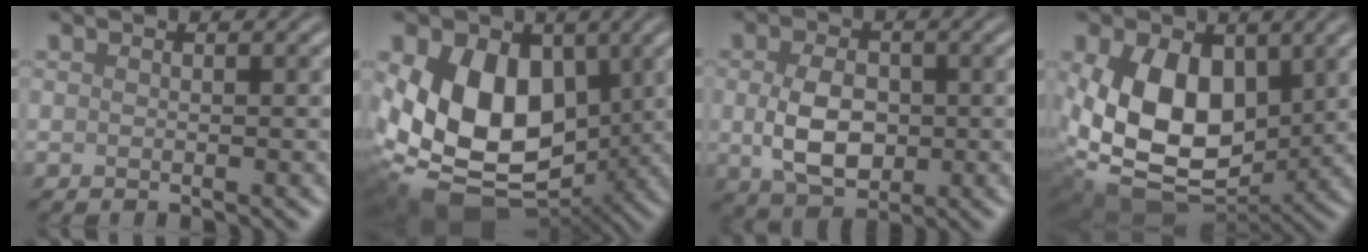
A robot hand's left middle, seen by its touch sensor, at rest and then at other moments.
{"total": 12.7, "force": [1.3, 8.7, 9.1], "torque": [-0.169, -0.019, 0.016]}
{"total": 5.3, "force": [-0.2, 3.6, 3.9], "torque": [-0.081, -0.007, -0.002]}
{"total": 10.8, "force": [1.3, 7.1, 8.0], "torque": [-0.160, -0.020, 0.023]}